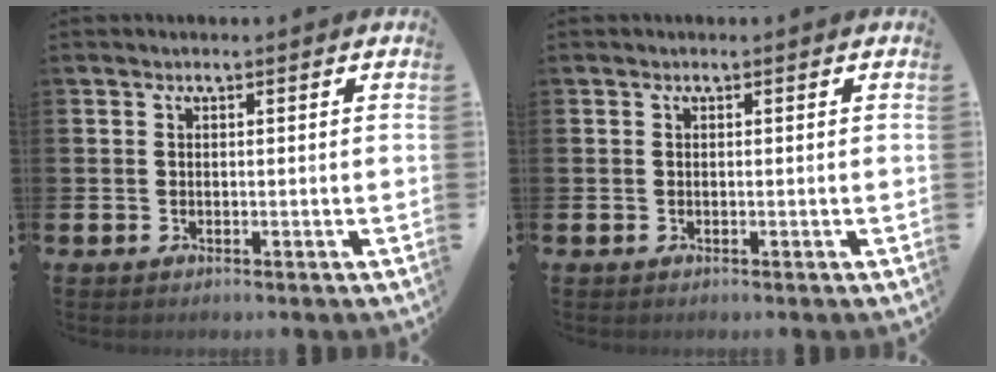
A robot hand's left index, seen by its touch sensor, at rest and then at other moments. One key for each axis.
{"total": 0.0}